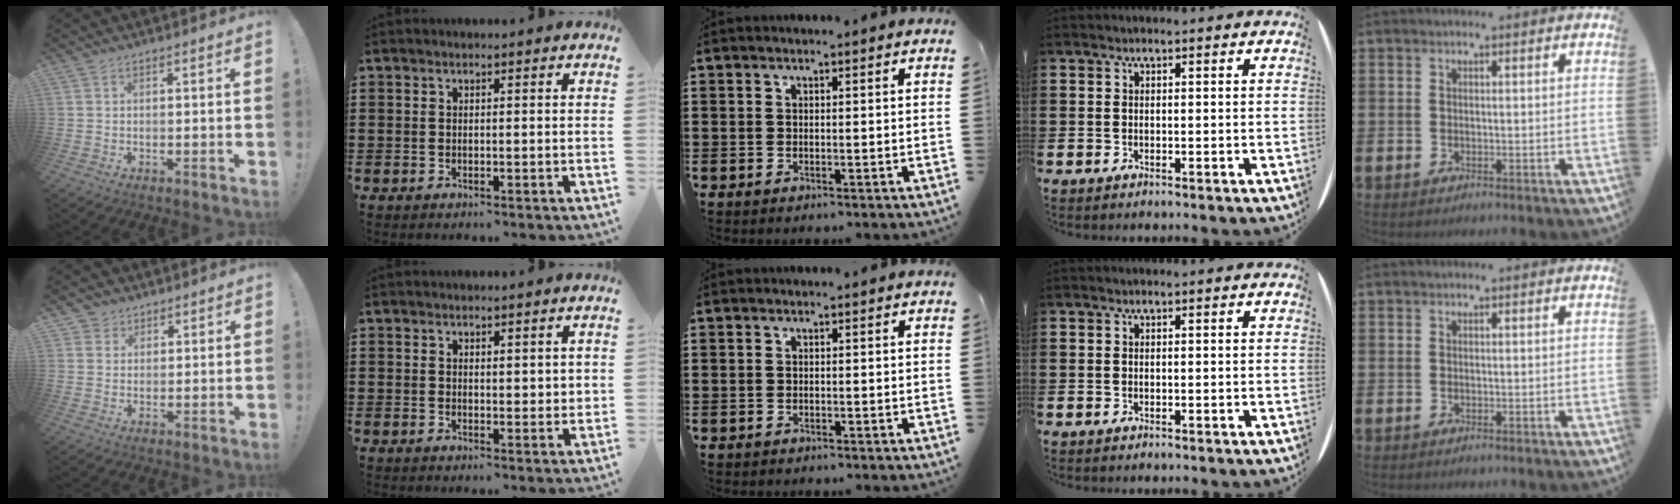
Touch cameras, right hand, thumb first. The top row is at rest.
{"thumb": {"total": 3.5, "force": [2.2, 2.7, 0.1], "torque": [0.001, -0.009, 0.039]}, "index": {"total": 1.6, "force": [1.3, 0.8, 0.5], "torque": [-0.004, 0.003, 0.022]}, "middle": {"total": 0.6, "force": [-0.6, 0.2, 0.0], "torque": [-0.002, 0.000, -0.012]}}